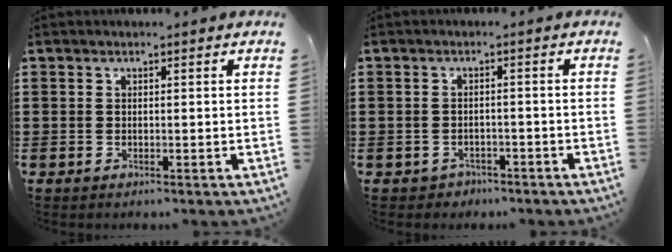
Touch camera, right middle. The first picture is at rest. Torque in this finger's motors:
{"motor_torque": [-0.34, 0.19, -0.02, -0.01]}